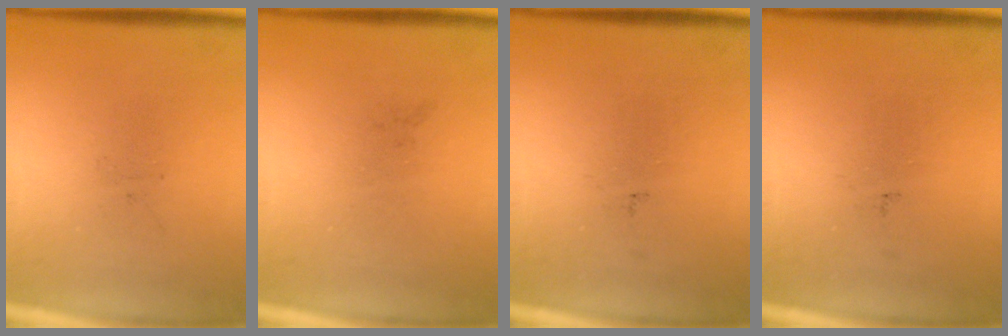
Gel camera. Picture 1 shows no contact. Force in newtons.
{"total": 0.0}
{"total": 0.0}
{"total": 0.0}